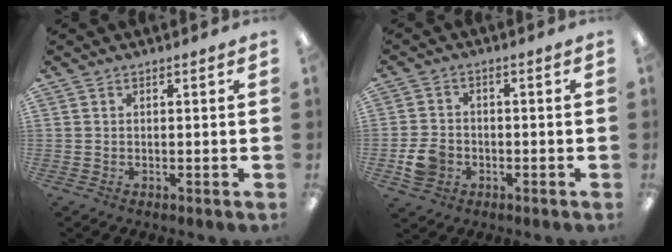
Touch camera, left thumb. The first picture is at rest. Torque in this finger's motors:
{"motor_torque": [-0.83, 0.92, 0.21, -0.10, 0.00]}